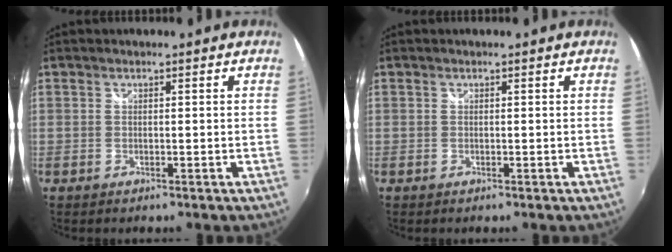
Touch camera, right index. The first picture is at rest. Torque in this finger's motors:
{"motor_torque": [0.00, 0.00, 0.00, 0.01]}